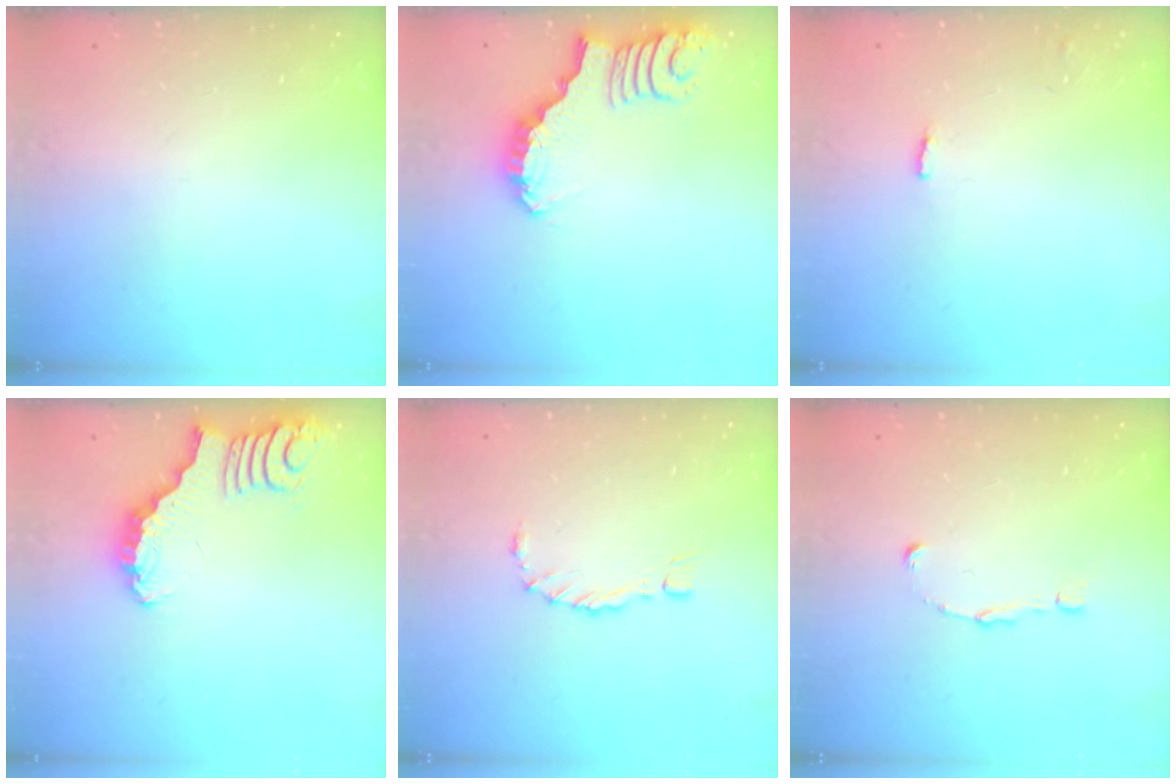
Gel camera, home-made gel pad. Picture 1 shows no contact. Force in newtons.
{"total": 2.9, "press": 2.9, "slide": 0.1}
{"total": 1.3, "press": 1.3, "slide": 0.2}
{"total": 3.4, "press": 3.4, "slide": 0.5}
{"total": 1.2, "press": 1.2, "slide": 0.3}
{"total": 0.9, "press": 0.9, "slide": 0.0}